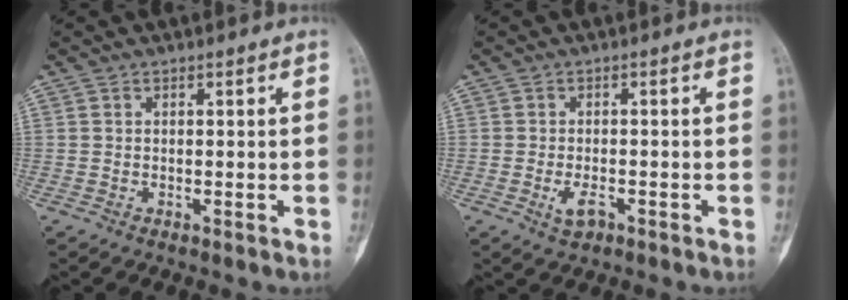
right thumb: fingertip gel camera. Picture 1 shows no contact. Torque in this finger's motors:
{"motor_torque": [0.96, 0.33, 0.44, -0.59, 0.25]}